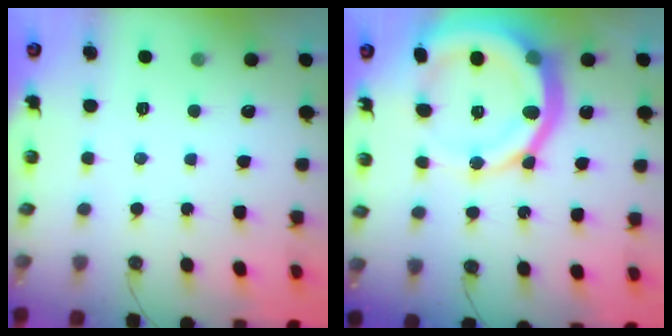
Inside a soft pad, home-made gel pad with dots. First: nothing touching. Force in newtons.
{"total": 20.8, "press": 20.6, "slide": 2.7}